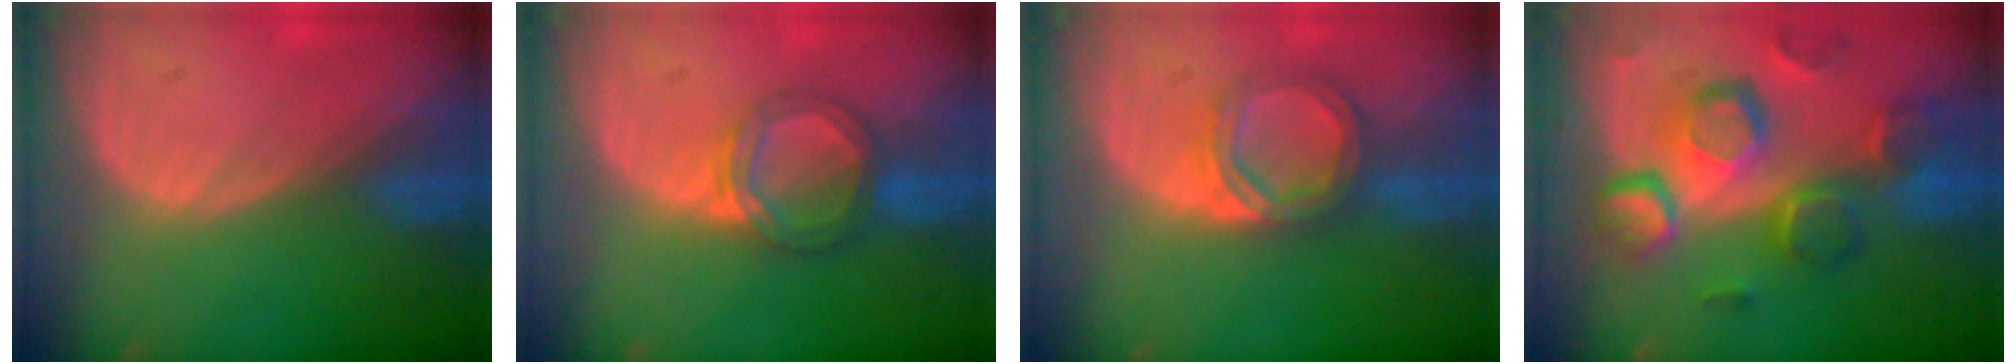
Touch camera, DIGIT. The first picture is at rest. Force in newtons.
{"total": 5.3, "press": 5.0, "slide": 1.8}
{"total": 5.6, "press": 5.2, "slide": 1.9}
{"total": 12.1, "press": 10.5, "slide": 6.0}